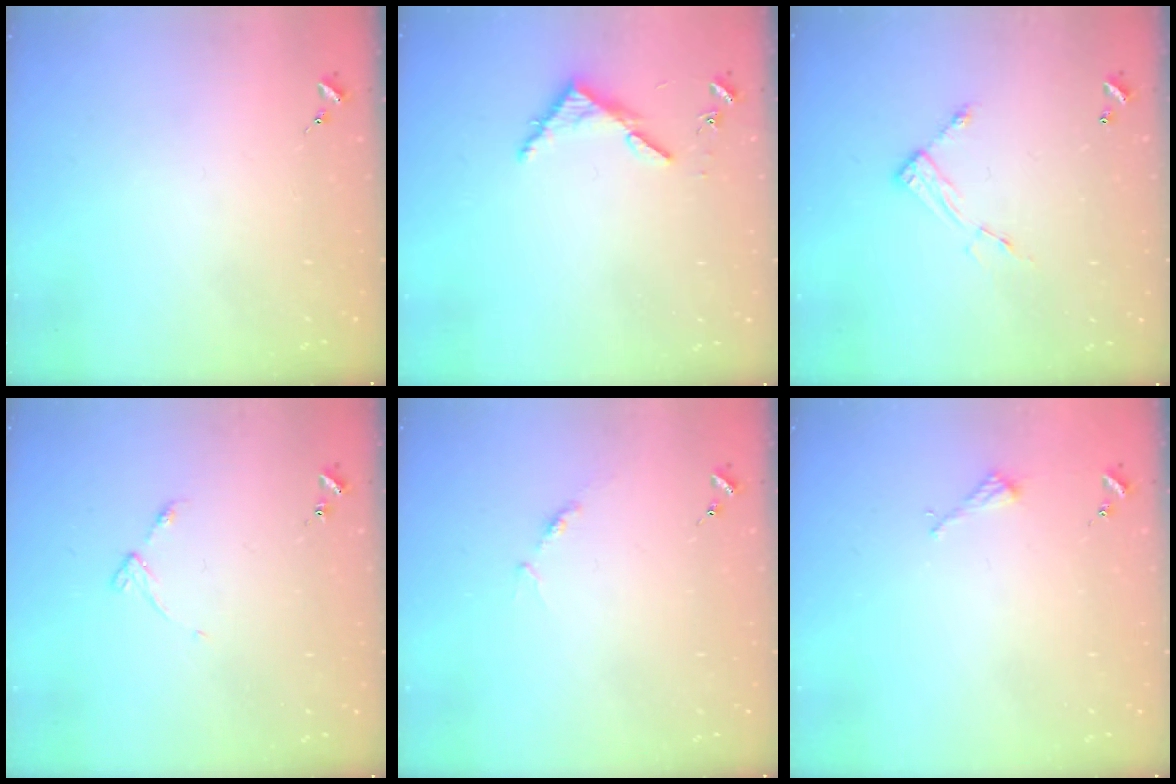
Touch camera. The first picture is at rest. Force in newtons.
{"total": 3.9, "press": 3.9, "slide": 0.3}
{"total": 7.5, "press": 7.5, "slide": 0.3}
{"total": 4.9, "press": 4.9, "slide": 0.6}
{"total": 4.7, "press": 4.7, "slide": 0.5}
{"total": 2.2, "press": 2.2, "slide": 0.2}